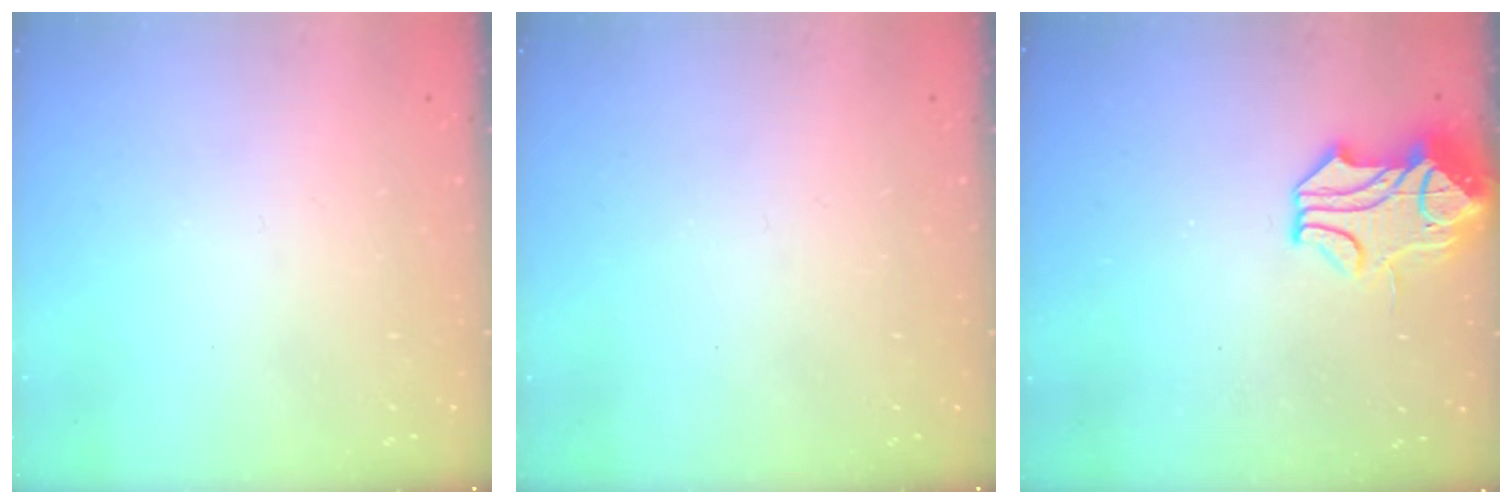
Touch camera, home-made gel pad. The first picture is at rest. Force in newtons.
{"total": 0.0}
{"total": 2.1, "press": 1.5, "slide": 1.5}